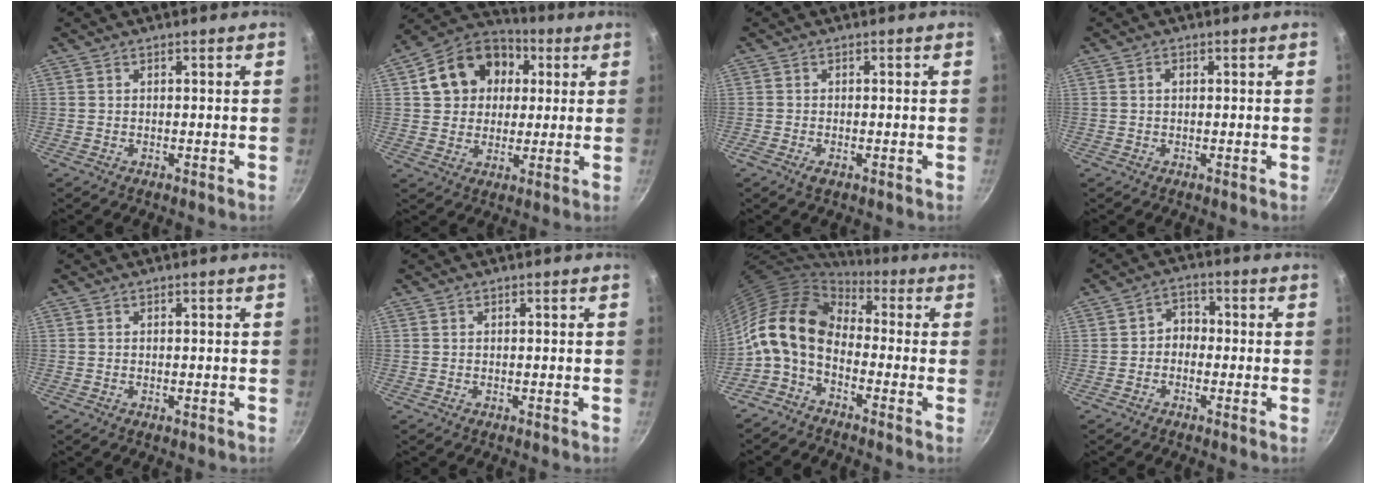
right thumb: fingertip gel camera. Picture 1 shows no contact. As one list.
[{"total": 15.4, "force": [3.9, 12.4, 8.2], "torque": [-0.118, 0.023, 0.052]}, {"total": 1.8, "force": [-0.9, 0.8, 1.4], "torque": [-0.032, -0.001, -0.019]}, {"total": 1.0, "force": [0.1, 0.7, 0.7], "torque": [-0.010, 0.004, 0.001]}, {"total": 5.5, "force": [-2.7, 3.2, 3.6], "torque": [-0.025, 0.017, -0.021]}, {"total": 0.0}, {"total": 13.1, "force": [-1.1, 8.5, 9.9], "torque": [-0.172, 0.031, -0.041]}, {"total": 3.8, "force": [-0.9, 3.1, 2.0], "torque": [-0.010, 0.019, -0.026]}]